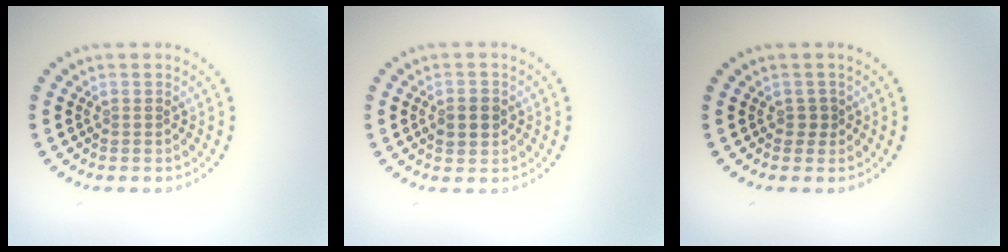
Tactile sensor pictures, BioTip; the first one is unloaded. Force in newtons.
{"total": 2.1, "press": 2.1, "slide": 0.2}
{"total": 0.8, "press": 0.7, "slide": 0.3}